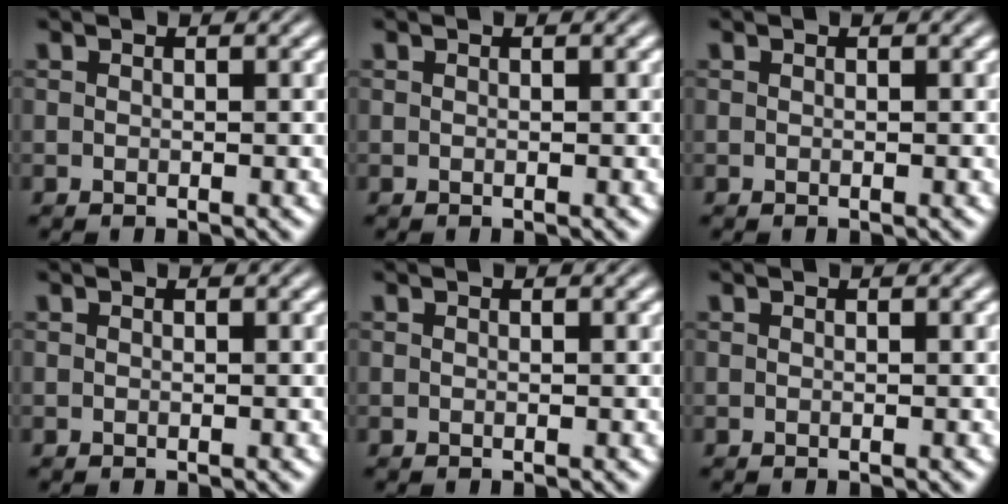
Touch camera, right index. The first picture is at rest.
{"total": 0.0}
{"total": 0.0}
{"total": 0.0}
{"total": 0.0}
{"total": 0.0}